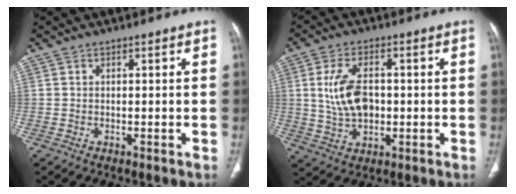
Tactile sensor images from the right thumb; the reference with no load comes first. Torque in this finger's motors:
{"motor_torque": [-0.36, 0.62, 1.01, 0.21, 0.05]}